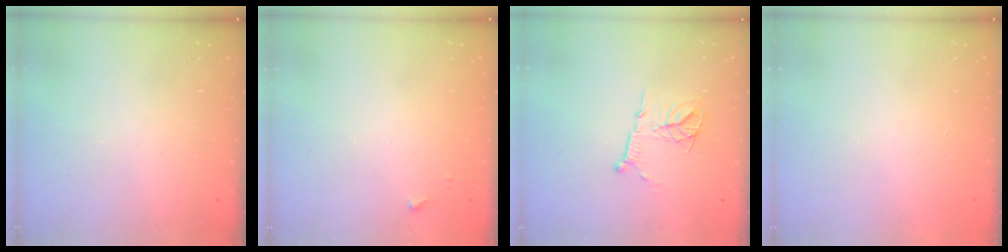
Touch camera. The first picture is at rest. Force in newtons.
{"total": 3.5, "press": 3.5, "slide": 0.4}
{"total": 13.9, "press": 13.9, "slide": 1.2}
{"total": 1.6, "press": 1.6, "slide": 0.1}